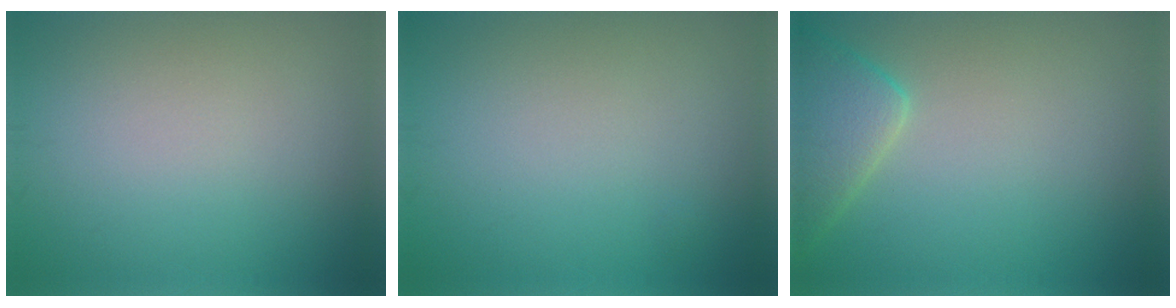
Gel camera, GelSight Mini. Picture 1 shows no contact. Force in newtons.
{"total": 0.0}
{"total": 4.2, "press": 4.1, "slide": 0.3}